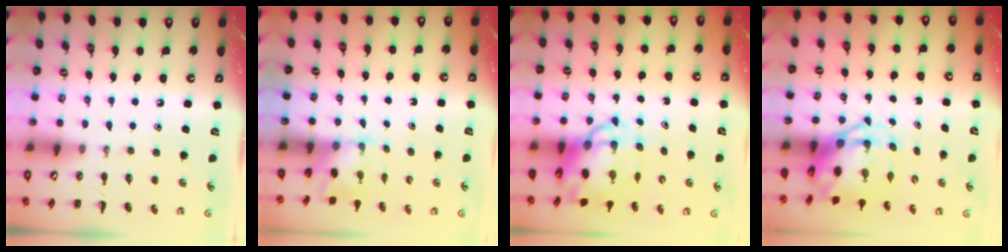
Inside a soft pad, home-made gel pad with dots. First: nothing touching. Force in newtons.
{"total": 1.7, "press": 1.6, "slide": 0.6}
{"total": 8.5, "press": 8.2, "slide": 2.2}
{"total": 4.6, "press": 4.5, "slide": 1.2}